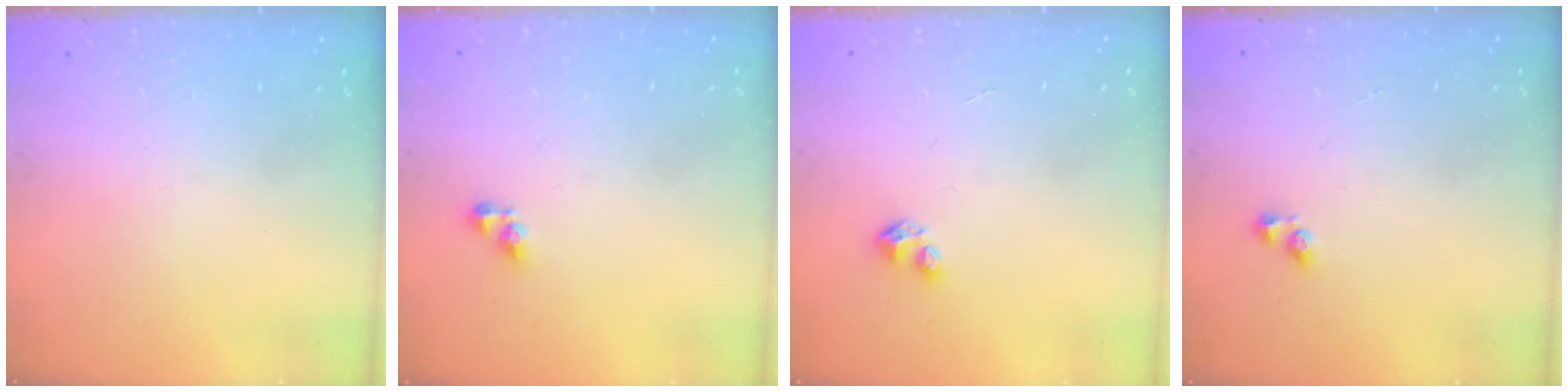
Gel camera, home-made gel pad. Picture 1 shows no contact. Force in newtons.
{"total": 4.2, "press": 4.1, "slide": 0.6}
{"total": 3.0, "press": 2.9, "slide": 0.2}
{"total": 2.2, "press": 1.9, "slide": 1.1}